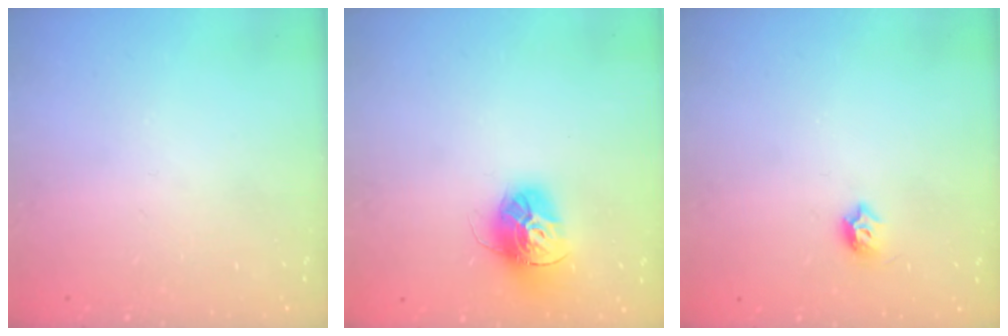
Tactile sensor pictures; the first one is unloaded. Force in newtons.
{"total": 14.0, "press": 14.0, "slide": 1.3}
{"total": 5.9, "press": 5.8, "slide": 1.0}